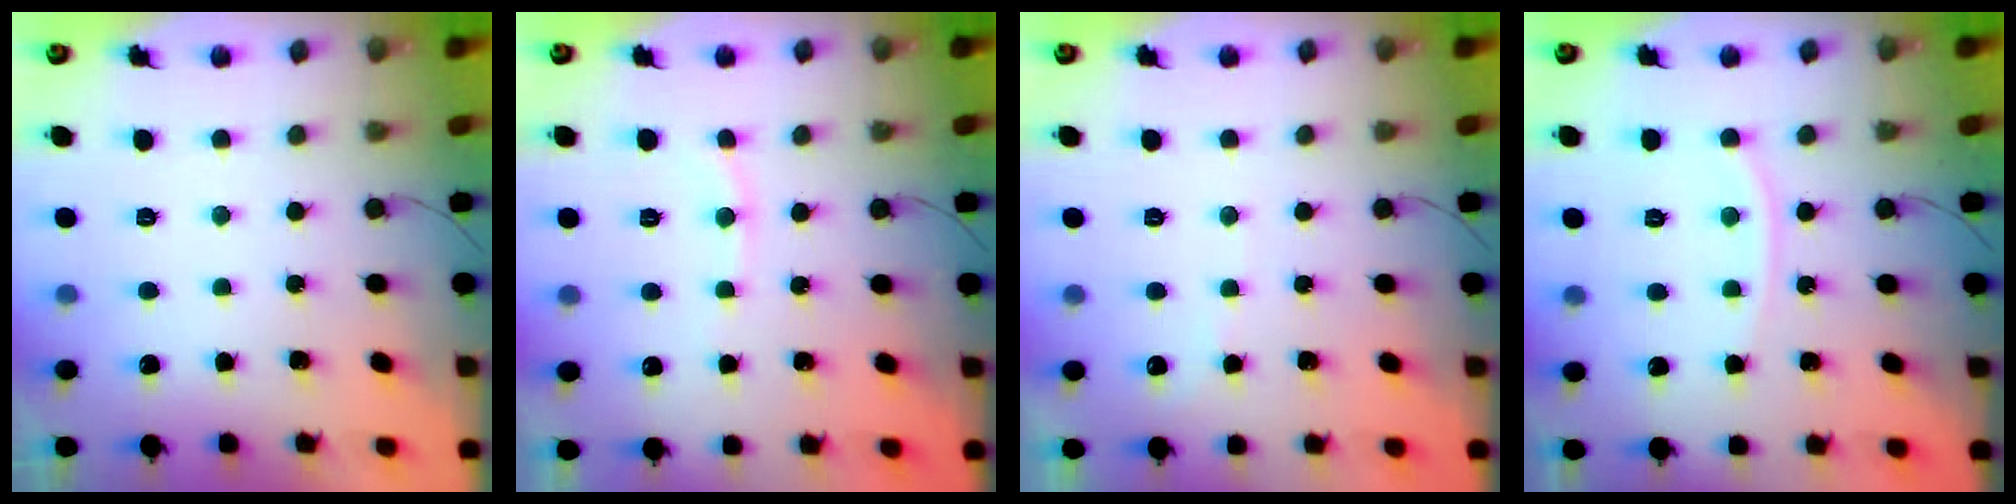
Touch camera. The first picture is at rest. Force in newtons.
{"total": 3.9, "press": 3.9, "slide": 0.2}
{"total": 3.8, "press": 3.7, "slide": 0.5}
{"total": 6.1, "press": 6.0, "slide": 0.8}